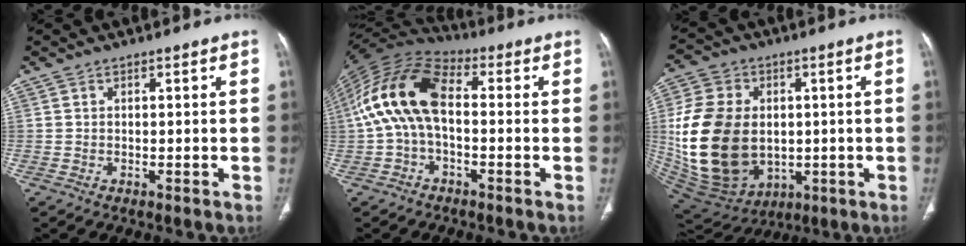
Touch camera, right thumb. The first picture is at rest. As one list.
[{"total": 14.6, "force": [0.0, 8.2, 12.1], "torque": [-0.237, 0.041, -0.011]}, {"total": 23.3, "force": [-0.1, 17.0, 15.9], "torque": [-0.303, -0.010, 0.026]}]